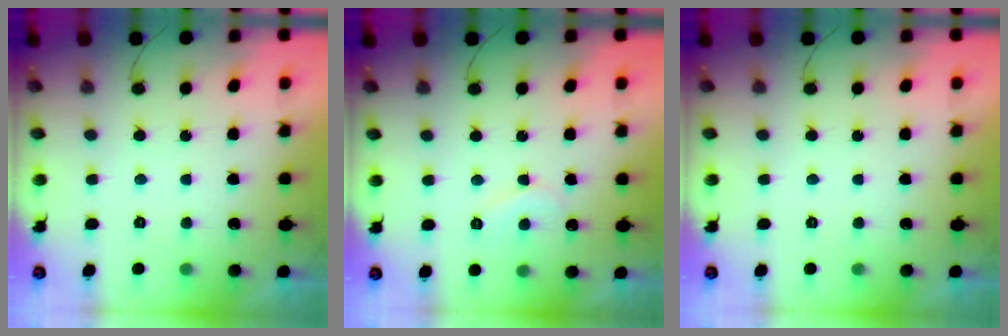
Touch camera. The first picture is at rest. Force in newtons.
{"total": 5.7, "press": 5.7, "slide": 0.8}
{"total": 0.0}